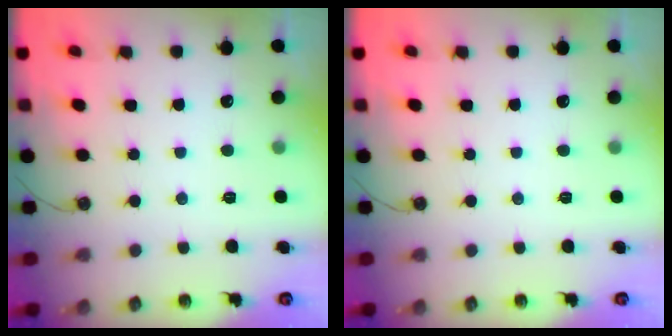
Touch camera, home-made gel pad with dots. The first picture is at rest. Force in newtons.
{"total": 0.0}